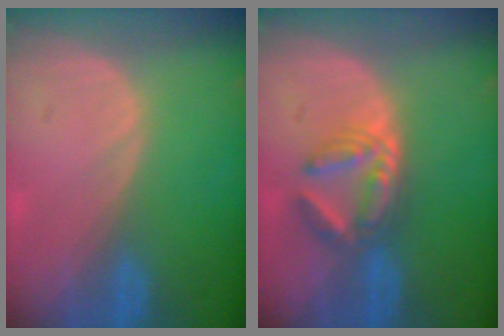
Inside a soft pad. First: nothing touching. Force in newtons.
{"total": 6.2, "press": 5.6, "slide": 2.6}